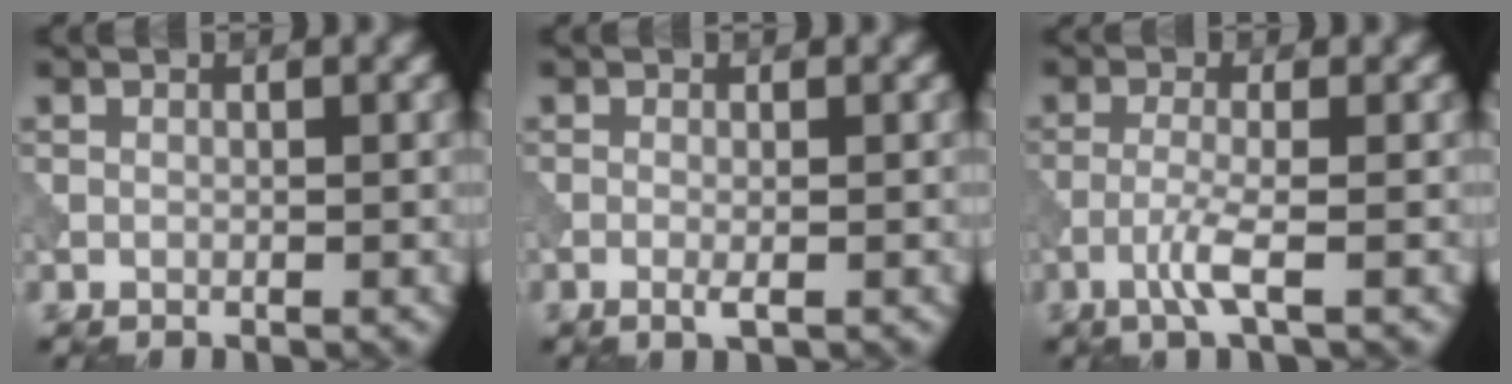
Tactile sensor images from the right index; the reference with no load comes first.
{"total": 1.1, "force": [-0.4, 0.1, 1.0], "torque": [-0.021, -0.003, -0.009]}
{"total": 2.8, "force": [-1.3, 0.2, 2.4], "torque": [-0.053, 0.003, -0.037]}